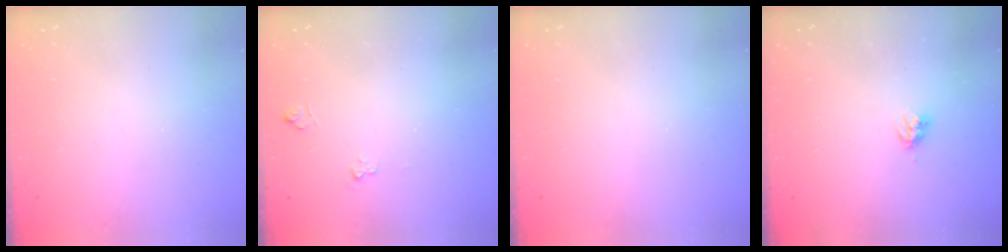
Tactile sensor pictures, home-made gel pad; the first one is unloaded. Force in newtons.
{"total": 3.6, "press": 3.6, "slide": 0.4}
{"total": 0.0}
{"total": 3.5, "press": 3.4, "slide": 0.5}